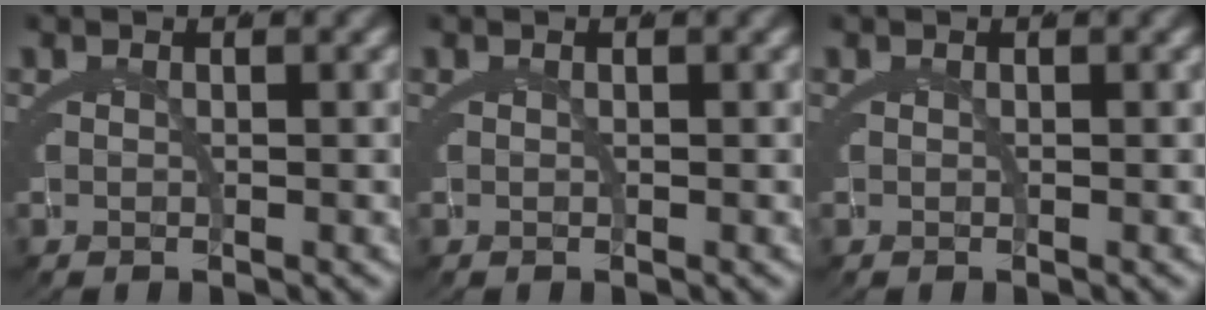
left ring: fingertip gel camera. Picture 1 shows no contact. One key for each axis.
{"total": 0.0}
{"total": 0.0}